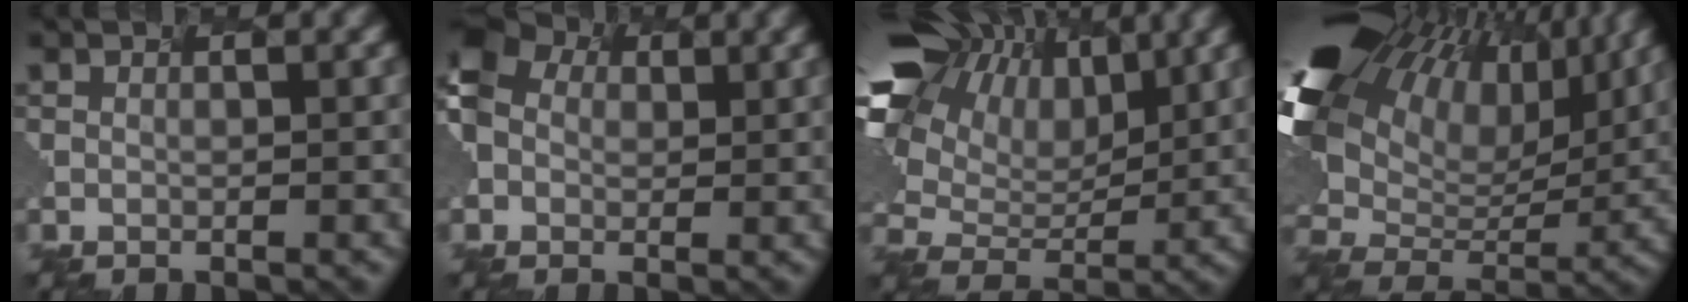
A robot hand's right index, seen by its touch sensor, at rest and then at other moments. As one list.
[{"total": 5.4, "force": [0.3, 4.8, 2.6], "torque": [-0.079, 0.014, -0.001]}, {"total": 13.9, "force": [5.6, 10.0, 8.0], "torque": [-0.231, 0.042, 0.102]}, {"total": 16.5, "force": [7.3, 10.3, 10.7], "torque": [-0.262, 0.042, 0.147]}]